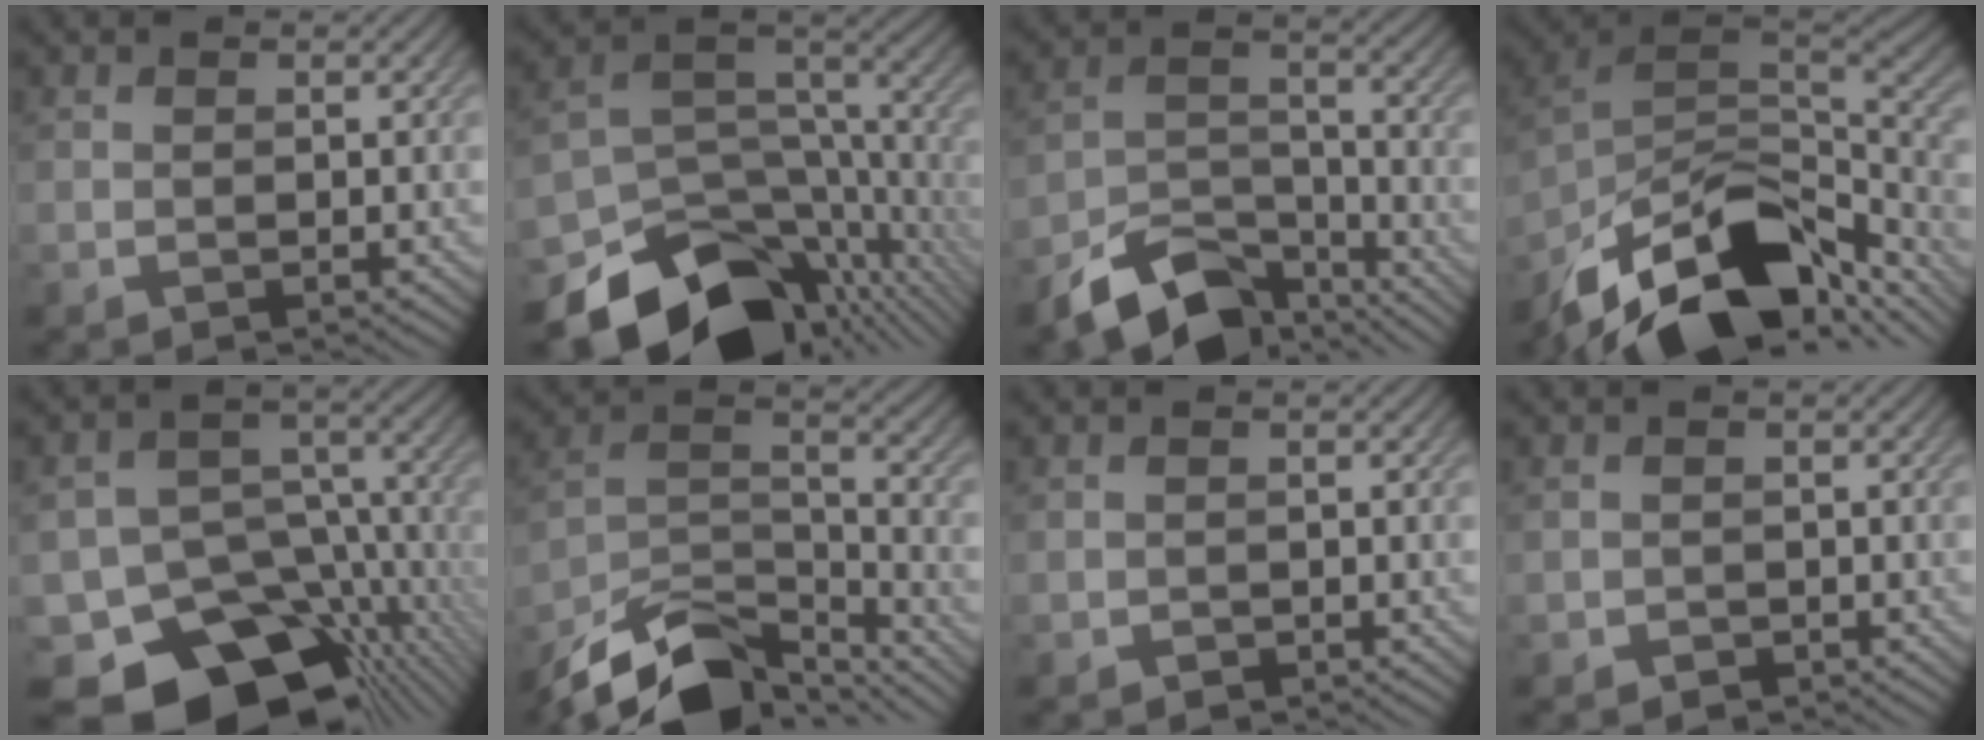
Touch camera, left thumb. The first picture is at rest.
{"total": 15.8, "force": [-10.4, 8.9, 7.9], "torque": [-0.180, -0.039, -0.155]}
{"total": 10.9, "force": [-8.1, 4.9, 5.3], "torque": [-0.097, -0.014, -0.149]}
{"total": 15.9, "force": [-10.7, 7.4, 9.0], "torque": [-0.206, -0.009, -0.188]}
{"total": 15.8, "force": [-9.4, 10.4, 7.2], "torque": [-0.120, -0.036, -0.129]}
{"total": 13.6, "force": [-10.7, 4.9, 6.8], "torque": [-0.147, -0.012, -0.192]}
{"total": 0.6, "force": [-0.4, 0.4, 0.0], "torque": [0.000, -0.002, -0.009]}
{"total": 0.9, "force": [-0.7, 0.7, 0.1], "torque": [0.000, -0.001, -0.015]}